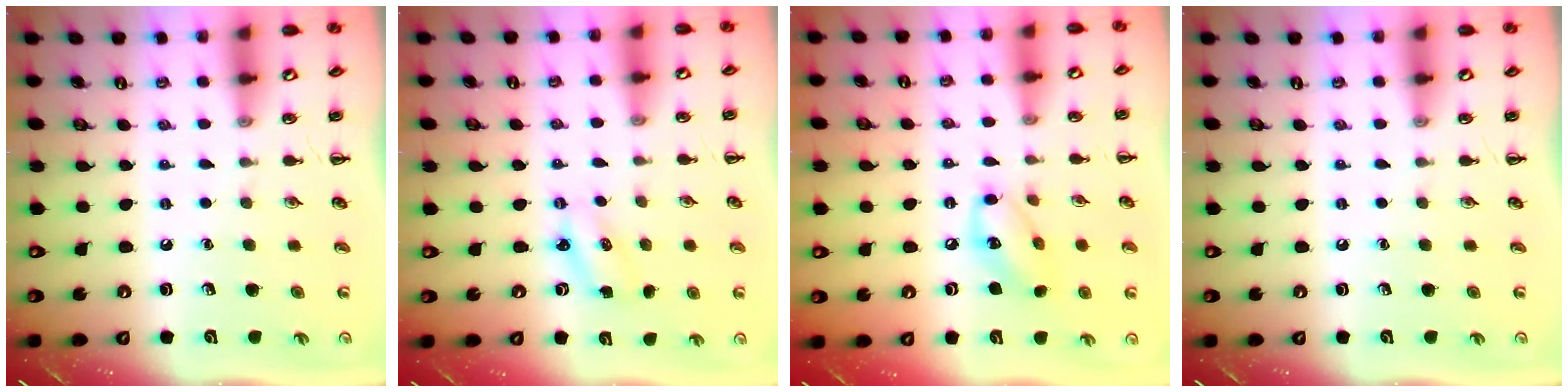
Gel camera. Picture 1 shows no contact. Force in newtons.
{"total": 2.2, "press": 2.1, "slide": 0.6}
{"total": 10.5, "press": 10.5, "slide": 1.0}
{"total": 0.0}